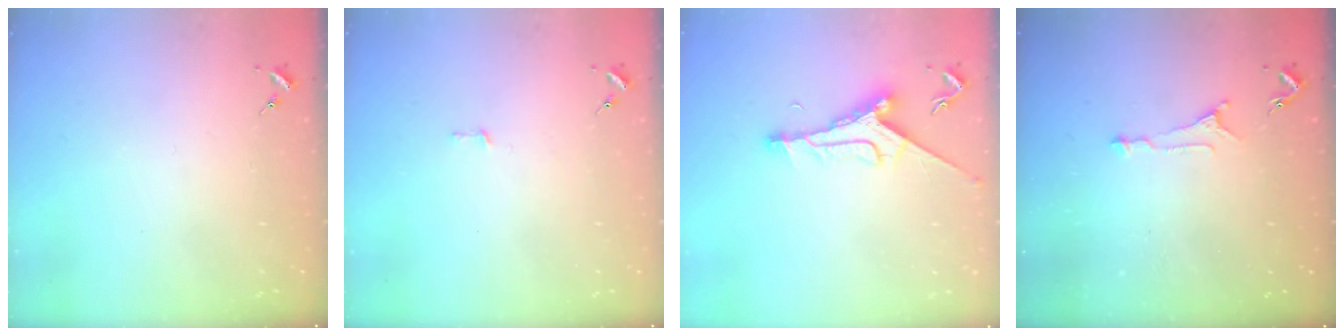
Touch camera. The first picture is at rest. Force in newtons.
{"total": 2.6, "press": 2.6, "slide": 0.2}
{"total": 9.4, "press": 9.4, "slide": 0.7}
{"total": 4.8, "press": 4.8, "slide": 0.4}